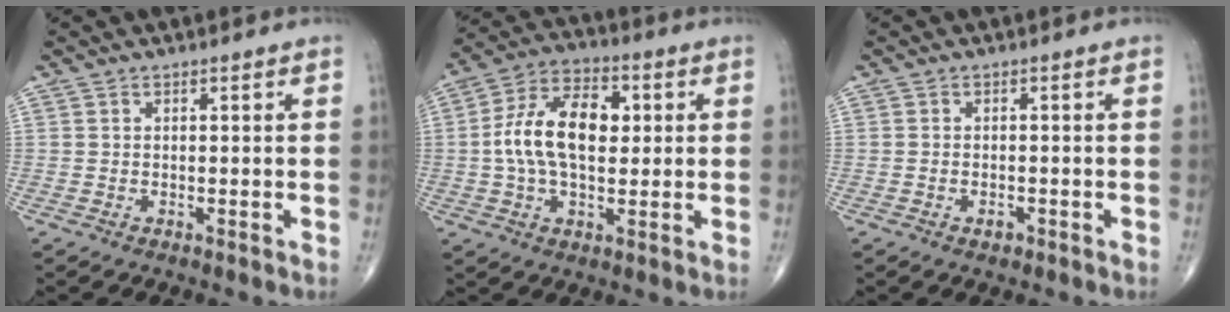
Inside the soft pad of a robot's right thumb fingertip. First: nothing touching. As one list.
[{"total": 14.1, "force": [1.2, 8.2, 11.4], "torque": [-0.196, 0.024, 0.014]}, {"total": 1.4, "force": [-0.8, 0.8, 0.8], "torque": [-0.014, 0.004, -0.011]}]